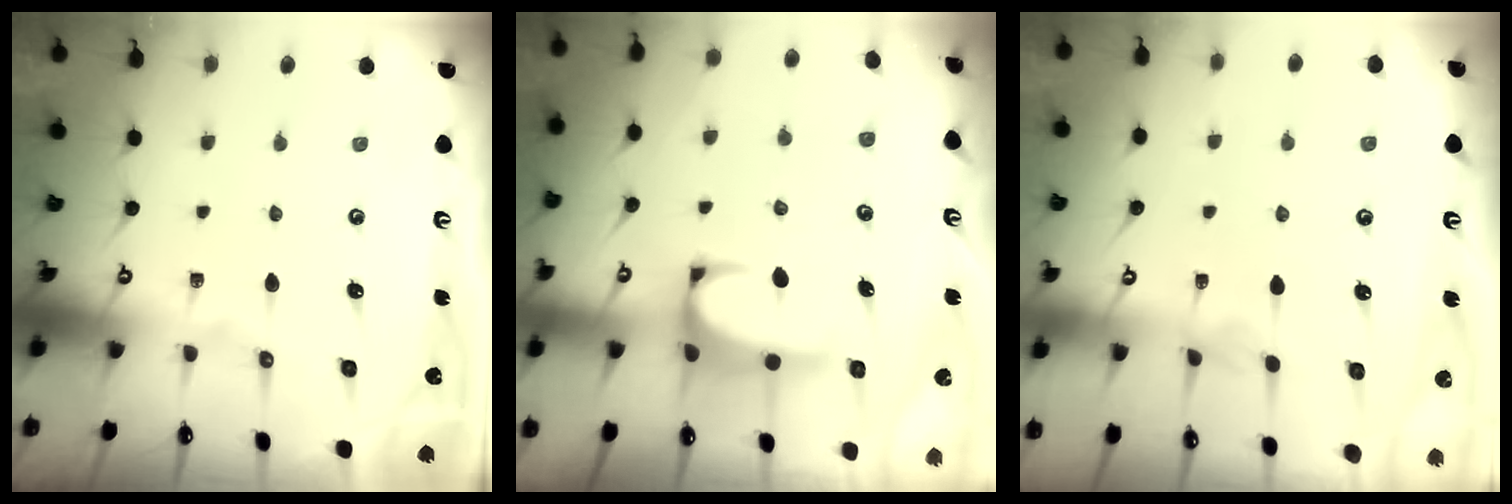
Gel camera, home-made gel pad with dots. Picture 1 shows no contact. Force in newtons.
{"total": 1.8, "press": 1.6, "slide": 0.7}
{"total": 2.3, "press": 2.3, "slide": 0.4}